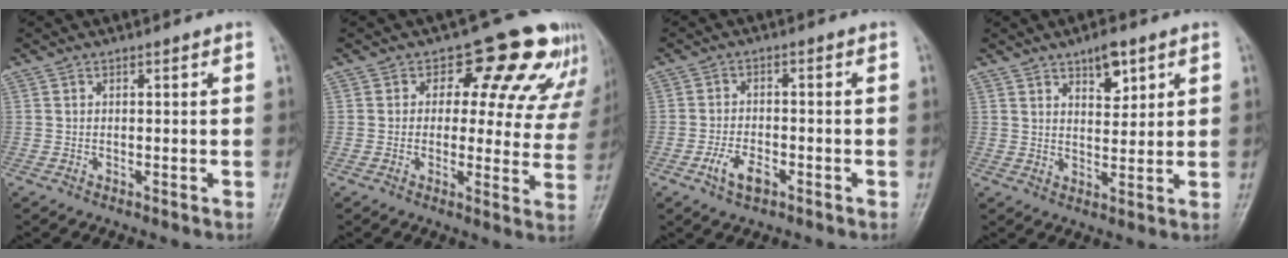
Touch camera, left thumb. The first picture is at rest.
{"total": 14.3, "force": [9.1, 8.2, 7.4], "torque": [-0.021, -0.033, 0.087]}
{"total": 4.8, "force": [-2.5, 2.5, 3.3], "torque": [-0.061, 0.013, -0.044]}
{"total": 5.8, "force": [3.5, 2.8, 3.8], "torque": [-0.036, -0.021, 0.053]}